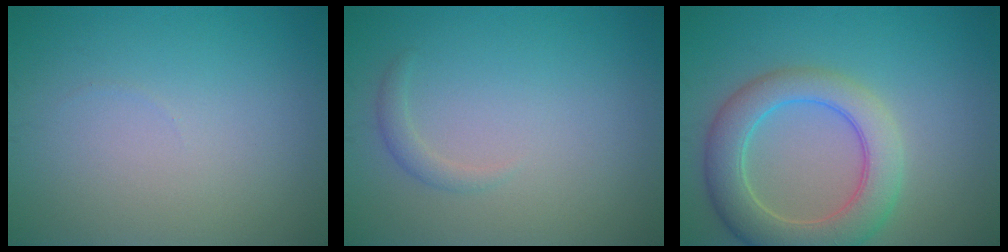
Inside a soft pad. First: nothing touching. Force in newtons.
{"total": 1.1, "press": 1.1, "slide": 0.0}
{"total": 6.5, "press": 6.5, "slide": 0.7}